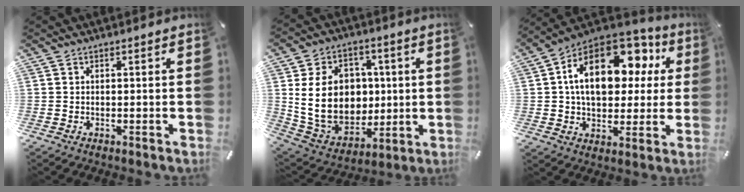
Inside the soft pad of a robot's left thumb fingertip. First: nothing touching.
{"total": 18.6, "force": [2.1, 15.3, 10.5], "torque": [-0.205, -0.008, 0.048]}
{"total": 21.3, "force": [6.7, 13.2, 15.3], "torque": [-0.252, -0.016, 0.114]}